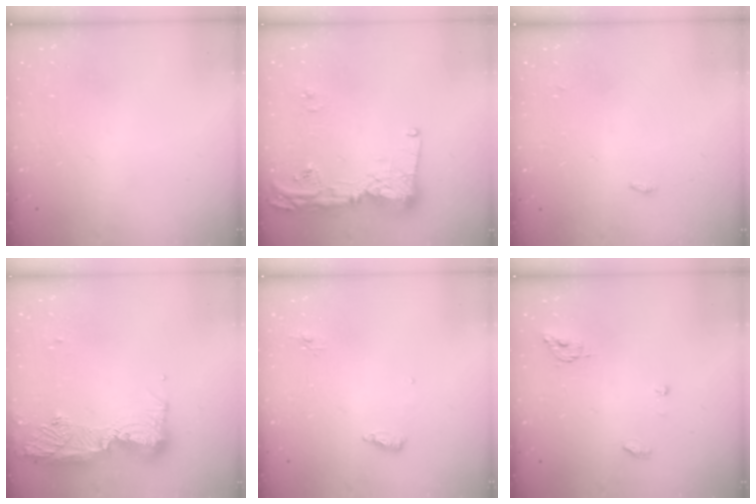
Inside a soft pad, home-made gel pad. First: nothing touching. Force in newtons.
{"total": 14.9, "press": 14.8, "slide": 1.2}
{"total": 6.3, "press": 2.7, "slide": 5.7}
{"total": 17.6, "press": 16.5, "slide": 6.2}
{"total": 6.5, "press": 6.4, "slide": 1.1}
{"total": 5.2, "press": 5.2, "slide": 0.0}